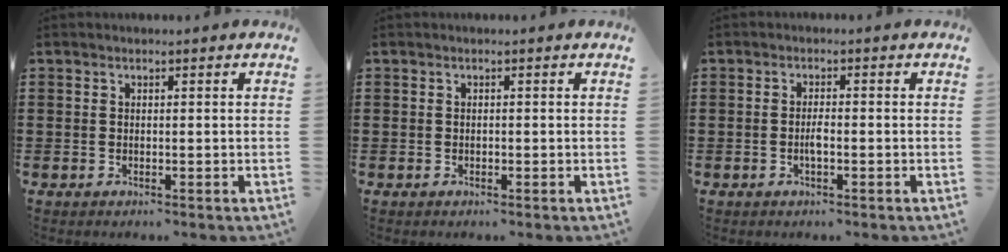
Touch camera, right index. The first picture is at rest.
{"total": 0.0}
{"total": 1.7, "force": [-0.6, 0.4, 1.6], "torque": [-0.038, 0.000, -0.013]}